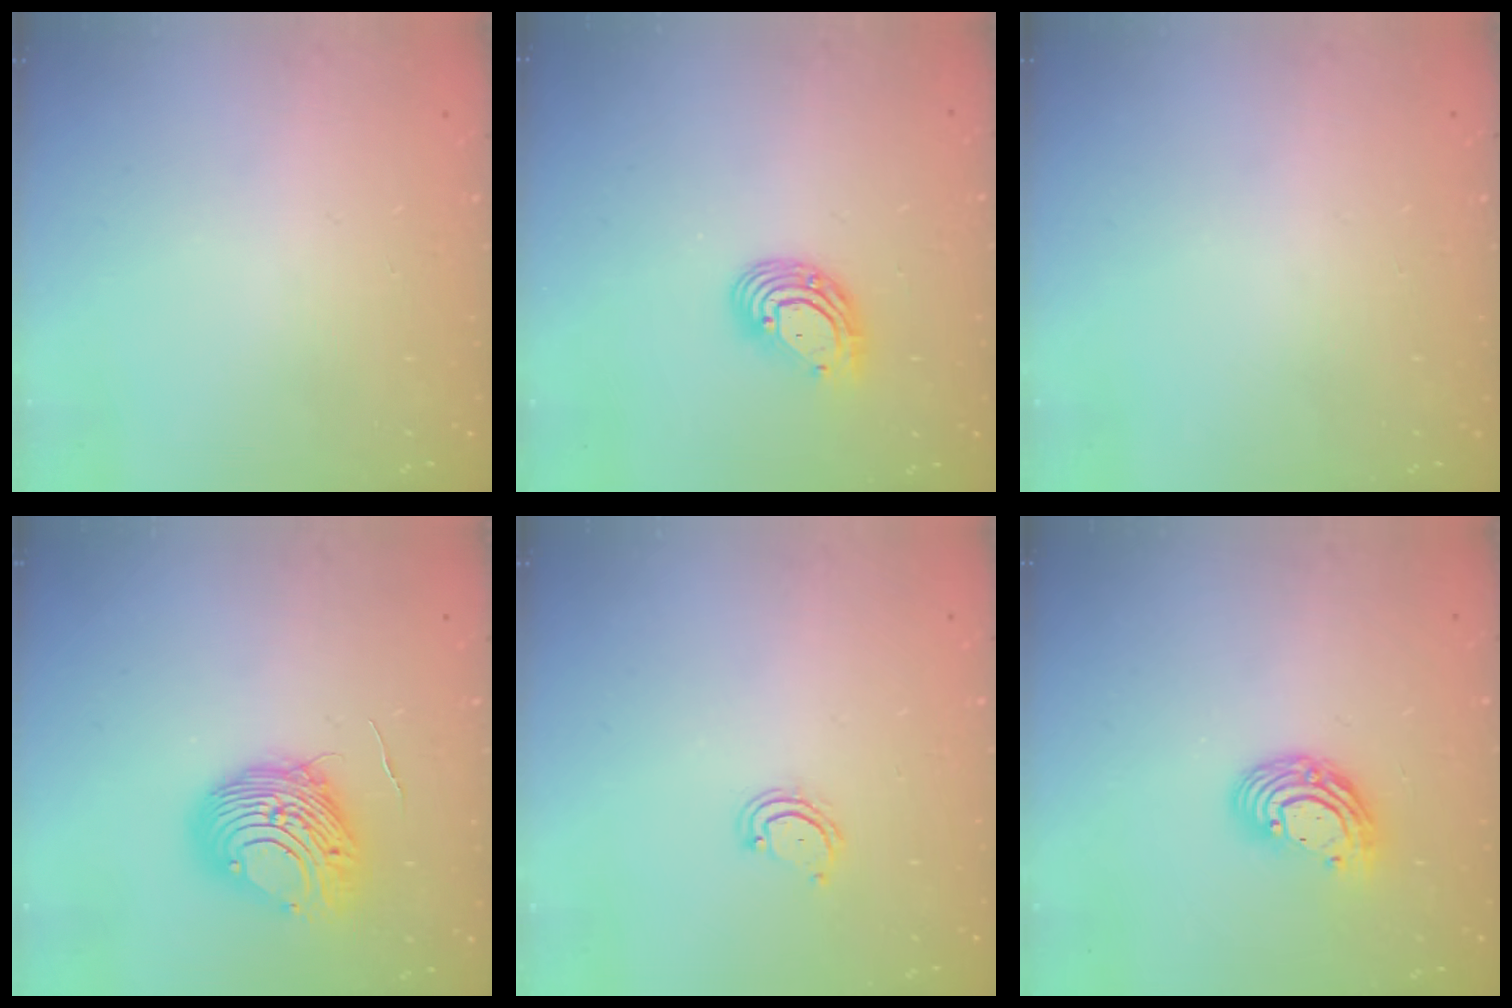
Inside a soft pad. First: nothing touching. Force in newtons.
{"total": 10.7, "press": 10.5, "slide": 2.2}
{"total": 0.0}
{"total": 9.7, "press": 9.7, "slide": 0.8}
{"total": 3.9, "press": 3.9, "slide": 0.3}
{"total": 9.9, "press": 9.9, "slide": 0.8}